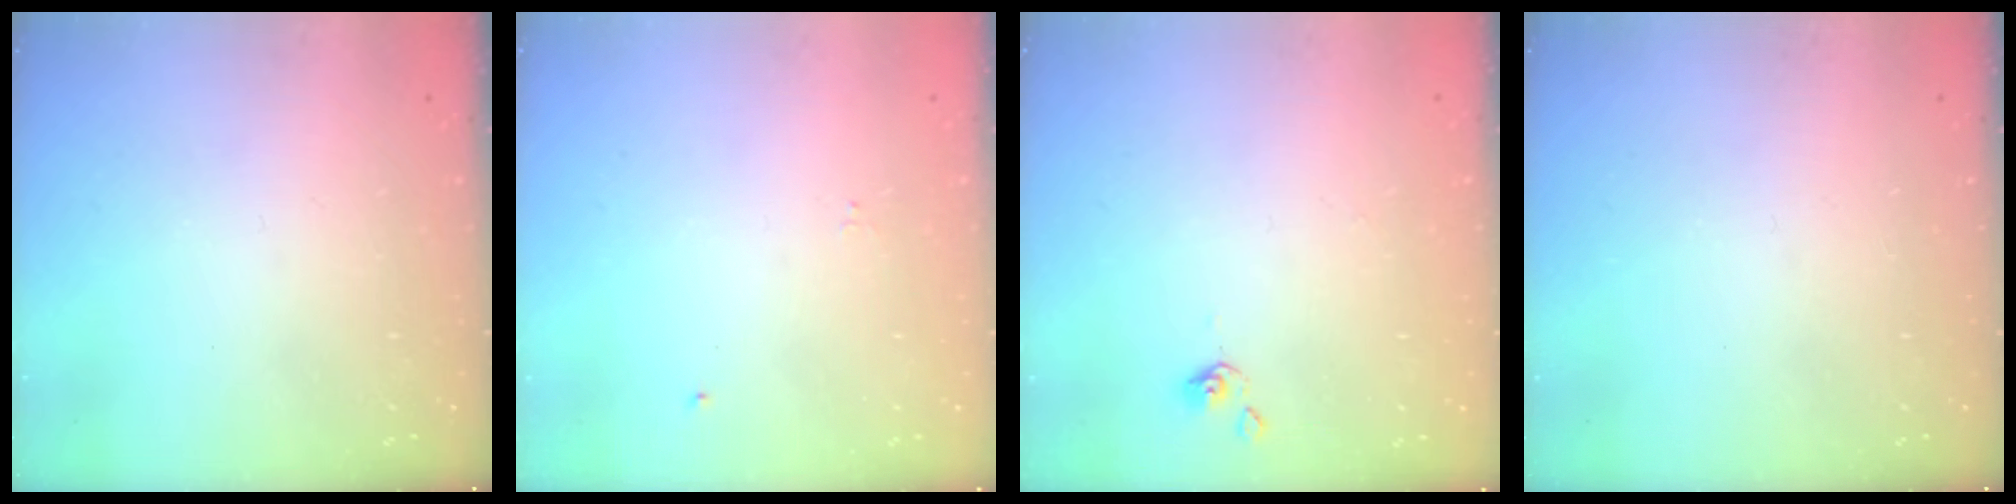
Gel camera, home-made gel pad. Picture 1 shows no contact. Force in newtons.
{"total": 0.0}
{"total": 0.0}
{"total": 0.0}